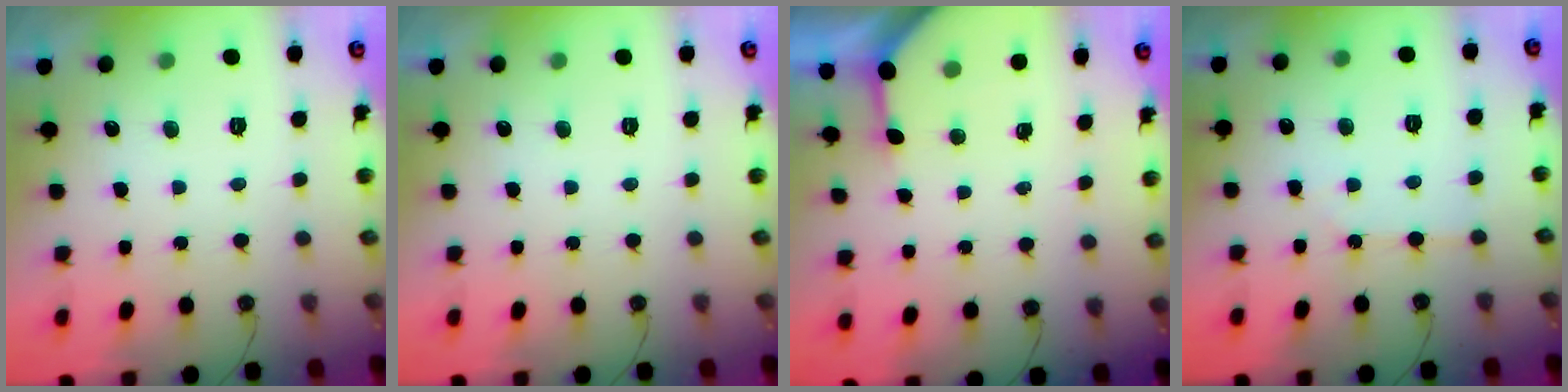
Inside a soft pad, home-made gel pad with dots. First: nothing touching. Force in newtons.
{"total": 0.0}
{"total": 3.4, "press": 3.4, "slide": 0.4}
{"total": 5.5, "press": 5.4, "slide": 0.9}